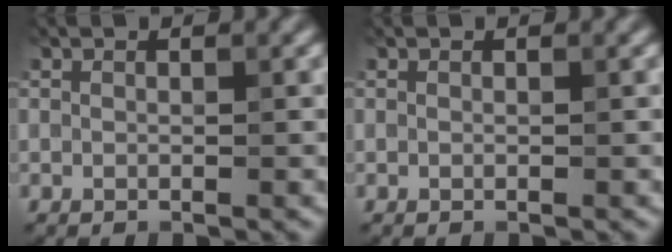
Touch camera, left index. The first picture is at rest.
{"total": 0.0}